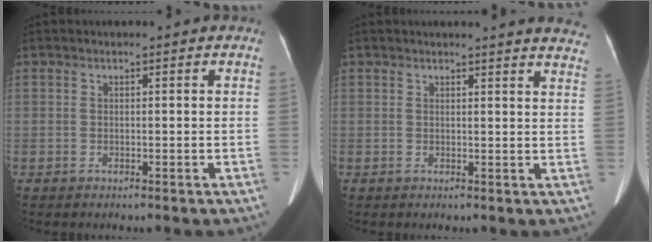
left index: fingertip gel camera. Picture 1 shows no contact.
{"total": 12.0, "force": [11.5, 0.7, 3.2], "torque": [-0.016, -0.052, 0.099]}